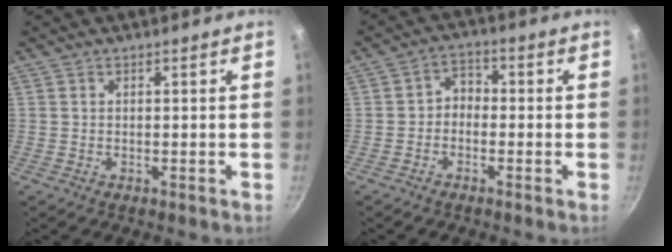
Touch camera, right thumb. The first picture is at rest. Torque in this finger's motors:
{"motor_torque": [-0.77, 0.04, 0.10, 0.03, 0.05]}